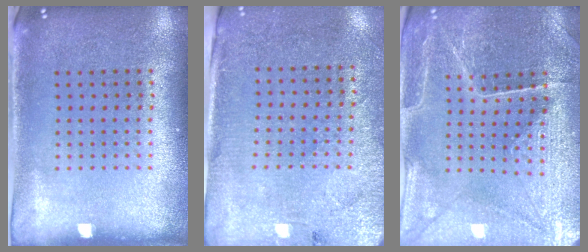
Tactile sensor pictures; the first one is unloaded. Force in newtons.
{"total": 2.7, "press": 2.5, "slide": 1.1}
{"total": 2.9, "press": 2.9, "slide": 0.2}